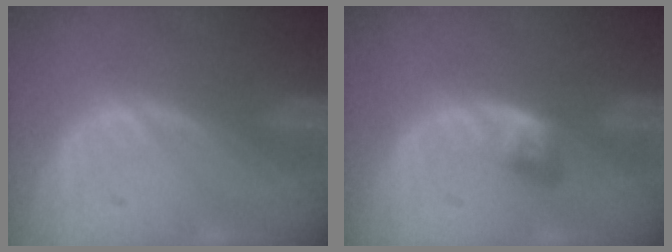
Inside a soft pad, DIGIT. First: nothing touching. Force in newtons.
{"total": 2.9, "press": 2.4, "slide": 1.5}